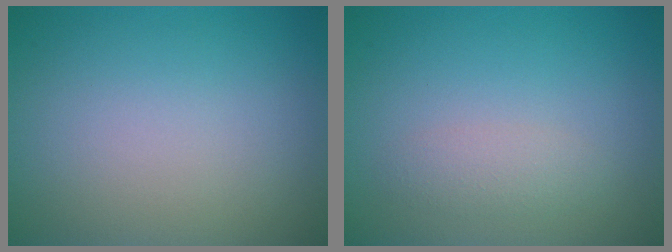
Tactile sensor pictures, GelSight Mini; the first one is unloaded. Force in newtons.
{"total": 1.5, "press": 1.5, "slide": 0.1}